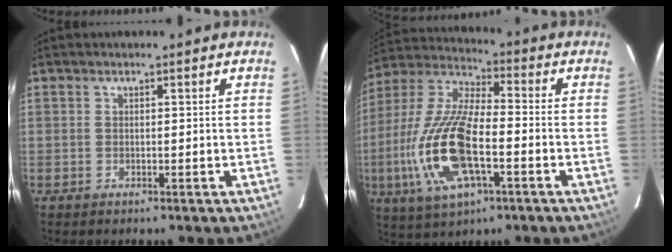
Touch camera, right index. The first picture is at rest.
{"total": 19.1, "force": [-5.3, 7.0, 16.9], "torque": [-0.365, -0.014, -0.103]}